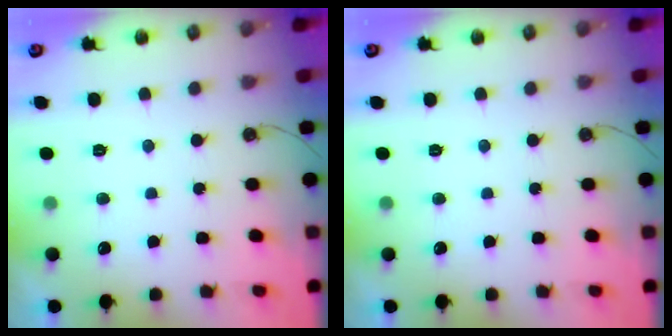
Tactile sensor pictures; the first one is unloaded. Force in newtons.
{"total": 0.0}